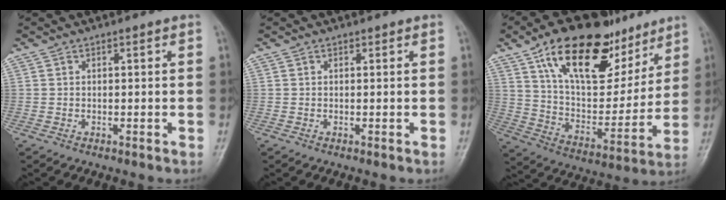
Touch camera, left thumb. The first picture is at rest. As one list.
[{"total": 0.0}, {"total": 25.1, "force": [14.8, 12.1, 16.3], "torque": [-0.217, -0.042, 0.254]}]